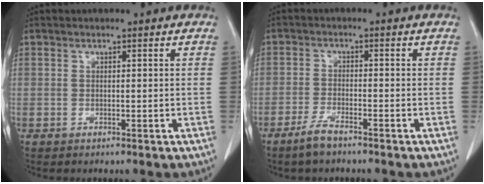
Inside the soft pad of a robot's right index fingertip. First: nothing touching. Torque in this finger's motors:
{"motor_torque": [0.03, 0.01, 0.05, 0.01]}